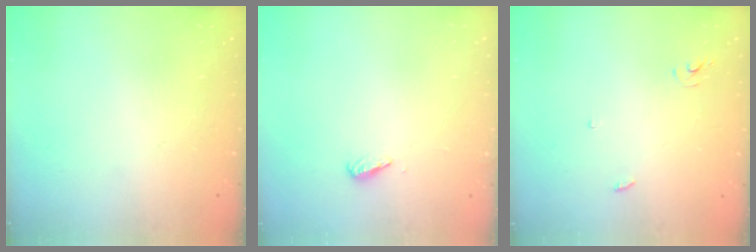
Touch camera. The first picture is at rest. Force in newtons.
{"total": 2.7, "press": 2.6, "slide": 0.4}
{"total": 2.5, "press": 2.5, "slide": 0.1}